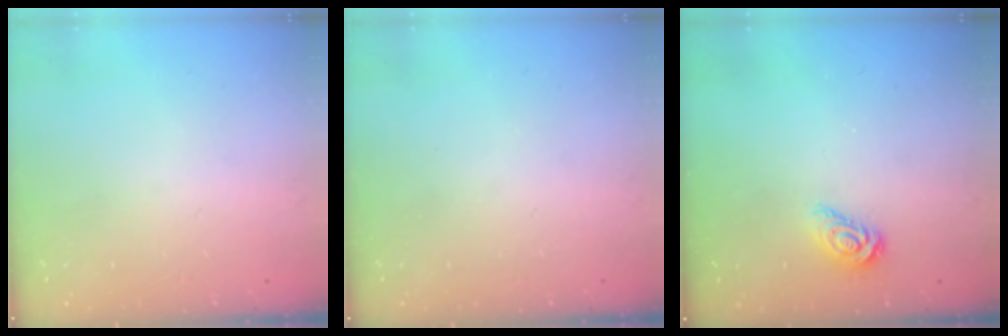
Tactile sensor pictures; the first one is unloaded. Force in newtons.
{"total": 0.0}
{"total": 5.5, "press": 5.5, "slide": 0.5}